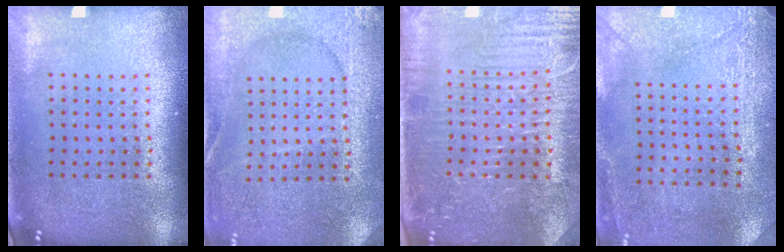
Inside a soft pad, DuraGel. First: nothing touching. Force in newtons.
{"total": 2.7, "press": 2.7, "slide": 0.2}
{"total": 4.8, "press": 4.4, "slide": 2.0}
{"total": 2.9, "press": 2.3, "slide": 1.8}